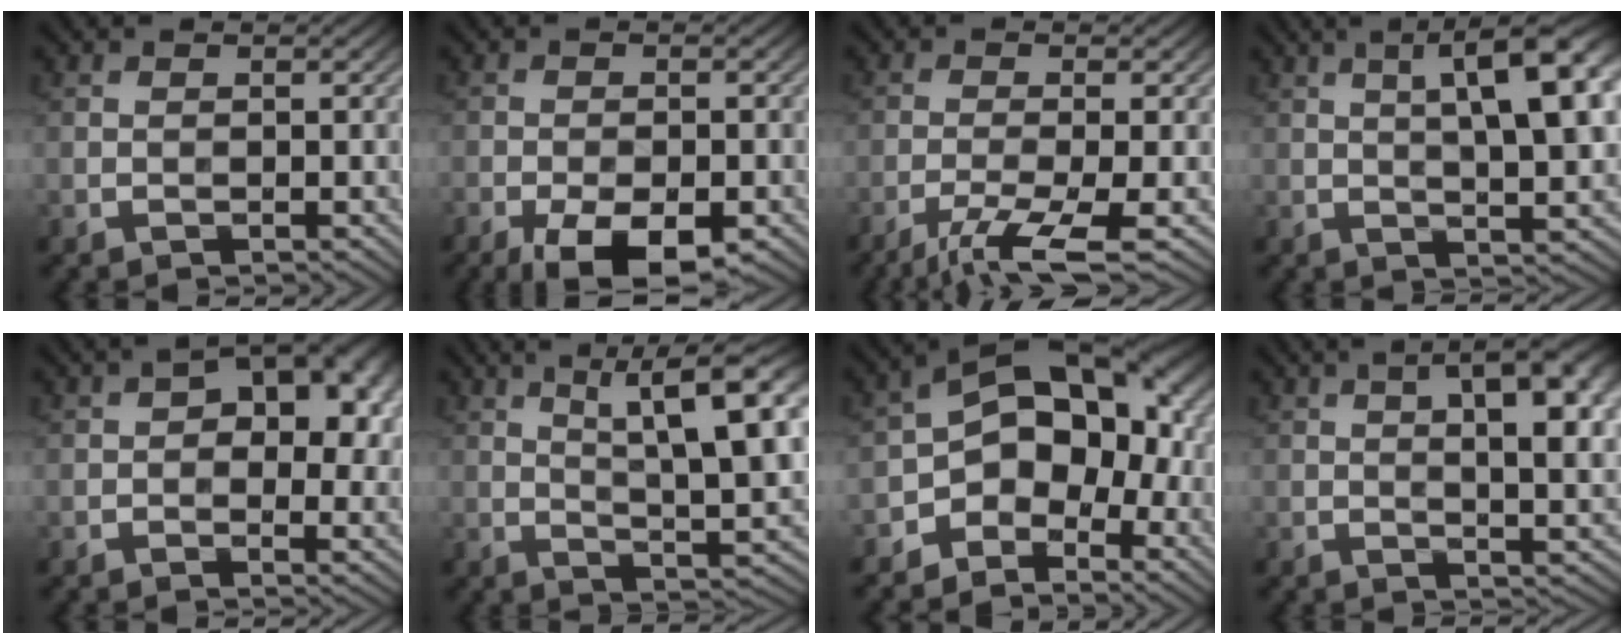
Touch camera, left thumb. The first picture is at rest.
{"total": 9.3, "force": [-5.8, 3.6, 6.3], "torque": [-0.111, -0.023, -0.087]}
{"total": 6.9, "force": [-4.0, 1.3, 5.4], "torque": [-0.090, -0.004, -0.079]}
{"total": 12.3, "force": [3.7, 3.5, 11.2], "torque": [-0.155, 0.018, 0.052]}
{"total": 11.6, "force": [2.9, 6.8, 9.0], "torque": [-0.106, 0.012, 0.029]}
{"total": 13.9, "force": [5.3, 3.7, 12.3], "torque": [-0.195, 0.007, 0.087]}
{"total": 12.0, "force": [-2.5, 8.1, 8.6], "torque": [-0.116, 0.002, -0.056]}
{"total": 12.3, "force": [3.8, 4.7, 10.7], "torque": [-0.139, 0.020, 0.044]}